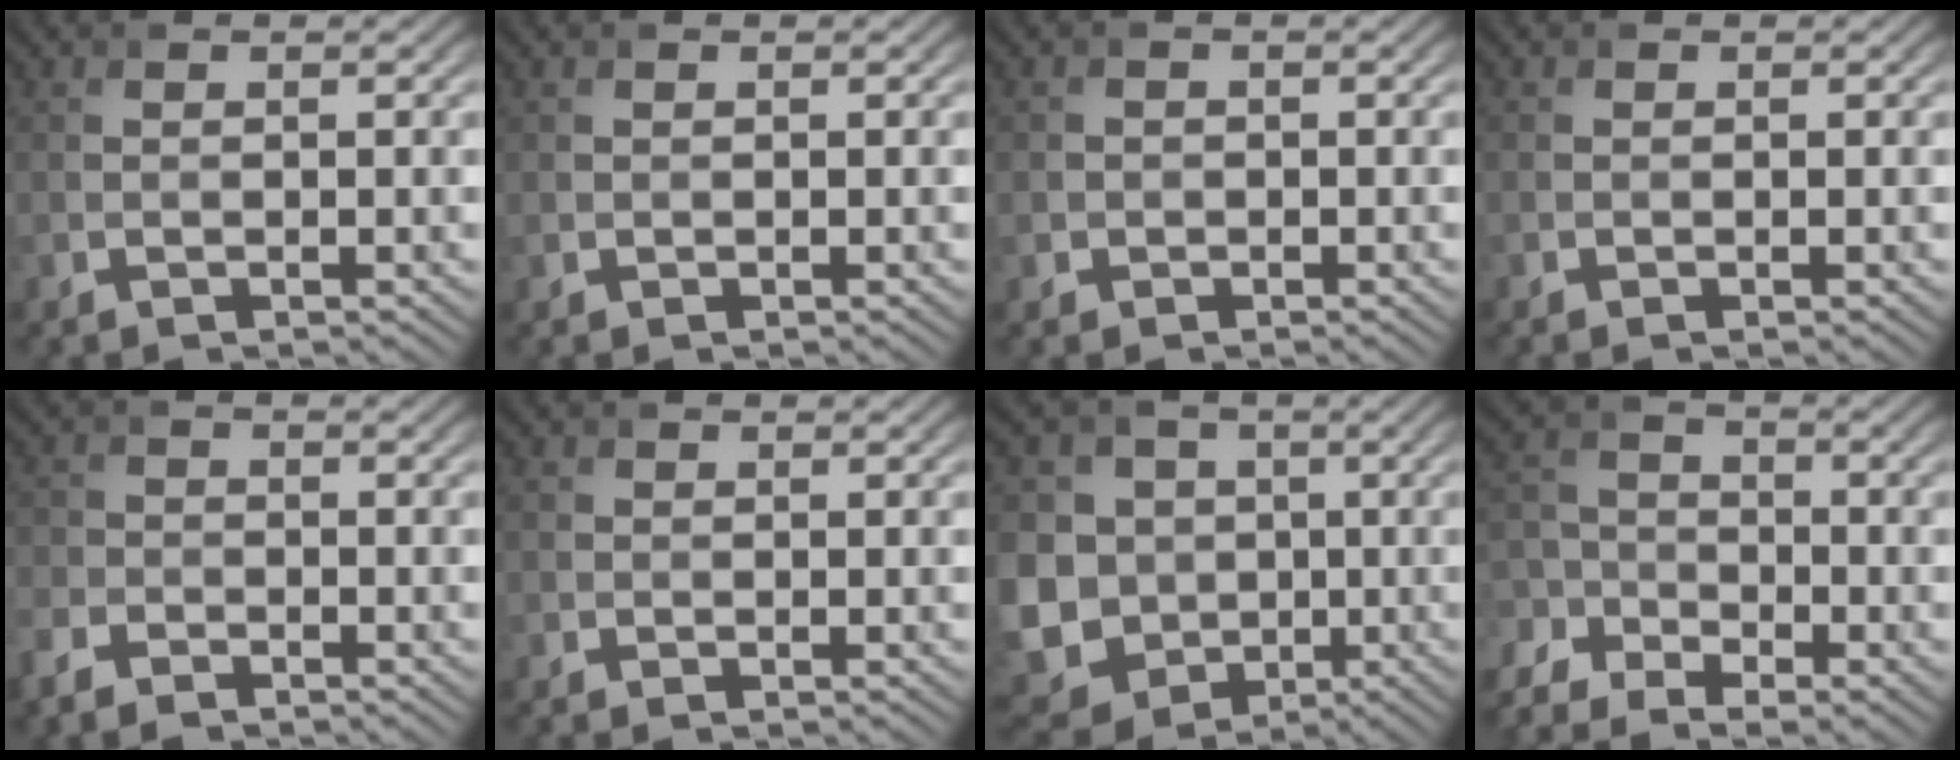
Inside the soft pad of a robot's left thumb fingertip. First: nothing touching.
{"total": 0.0}
{"total": 1.3, "force": [-0.4, 1.2, 0.0], "torque": [0.010, 0.002, -0.011]}
{"total": 0.6, "force": [-0.6, 0.0, 0.2], "torque": [-0.005, -0.004, -0.013]}
{"total": 3.4, "force": [-2.6, 1.6, 1.5], "torque": [-0.040, -0.003, -0.059]}
{"total": 1.0, "force": [-0.8, 0.5, 0.2], "torque": [-0.006, -0.004, -0.019]}
{"total": 15.9, "force": [-2.3, 14.4, 6.3], "torque": [-0.220, -0.010, -0.040]}
{"total": 6.6, "force": [-3.8, 3.6, 4.0], "torque": [-0.111, -0.014, -0.079]}